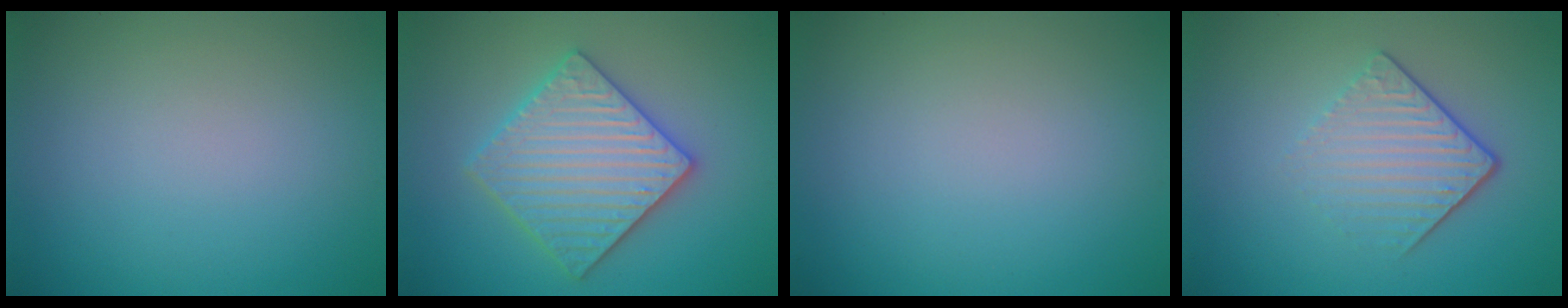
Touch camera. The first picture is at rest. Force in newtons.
{"total": 5.9, "press": 5.8, "slide": 1.1}
{"total": 0.0}
{"total": 4.3, "press": 2.8, "slide": 3.3}